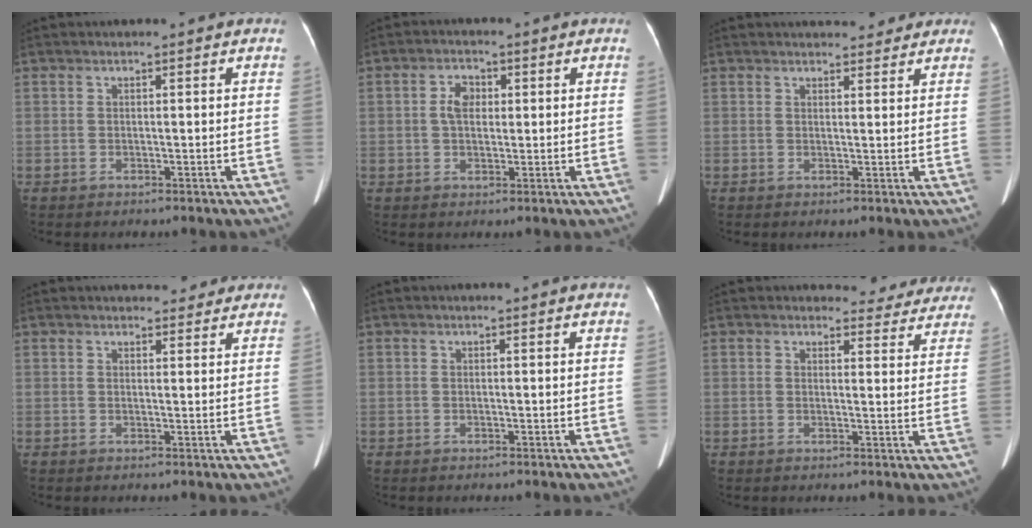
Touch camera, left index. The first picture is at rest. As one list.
[{"total": 3.5, "force": [0.6, 2.1, 2.7], "torque": [-0.054, 0.013, 0.010]}, {"total": 6.6, "force": [6.0, 1.9, 2.0], "torque": [-0.015, 0.010, 0.068]}, {"total": 6.7, "force": [6.1, 2.0, 2.0], "torque": [-0.010, 0.006, 0.066]}, {"total": 1.2, "force": [1.2, -0.1, 0.3], "torque": [-0.014, -0.002, 0.006]}, {"total": 8.8, "force": [8.4, 2.6, 0.3], "torque": [0.035, -0.015, 0.069]}]